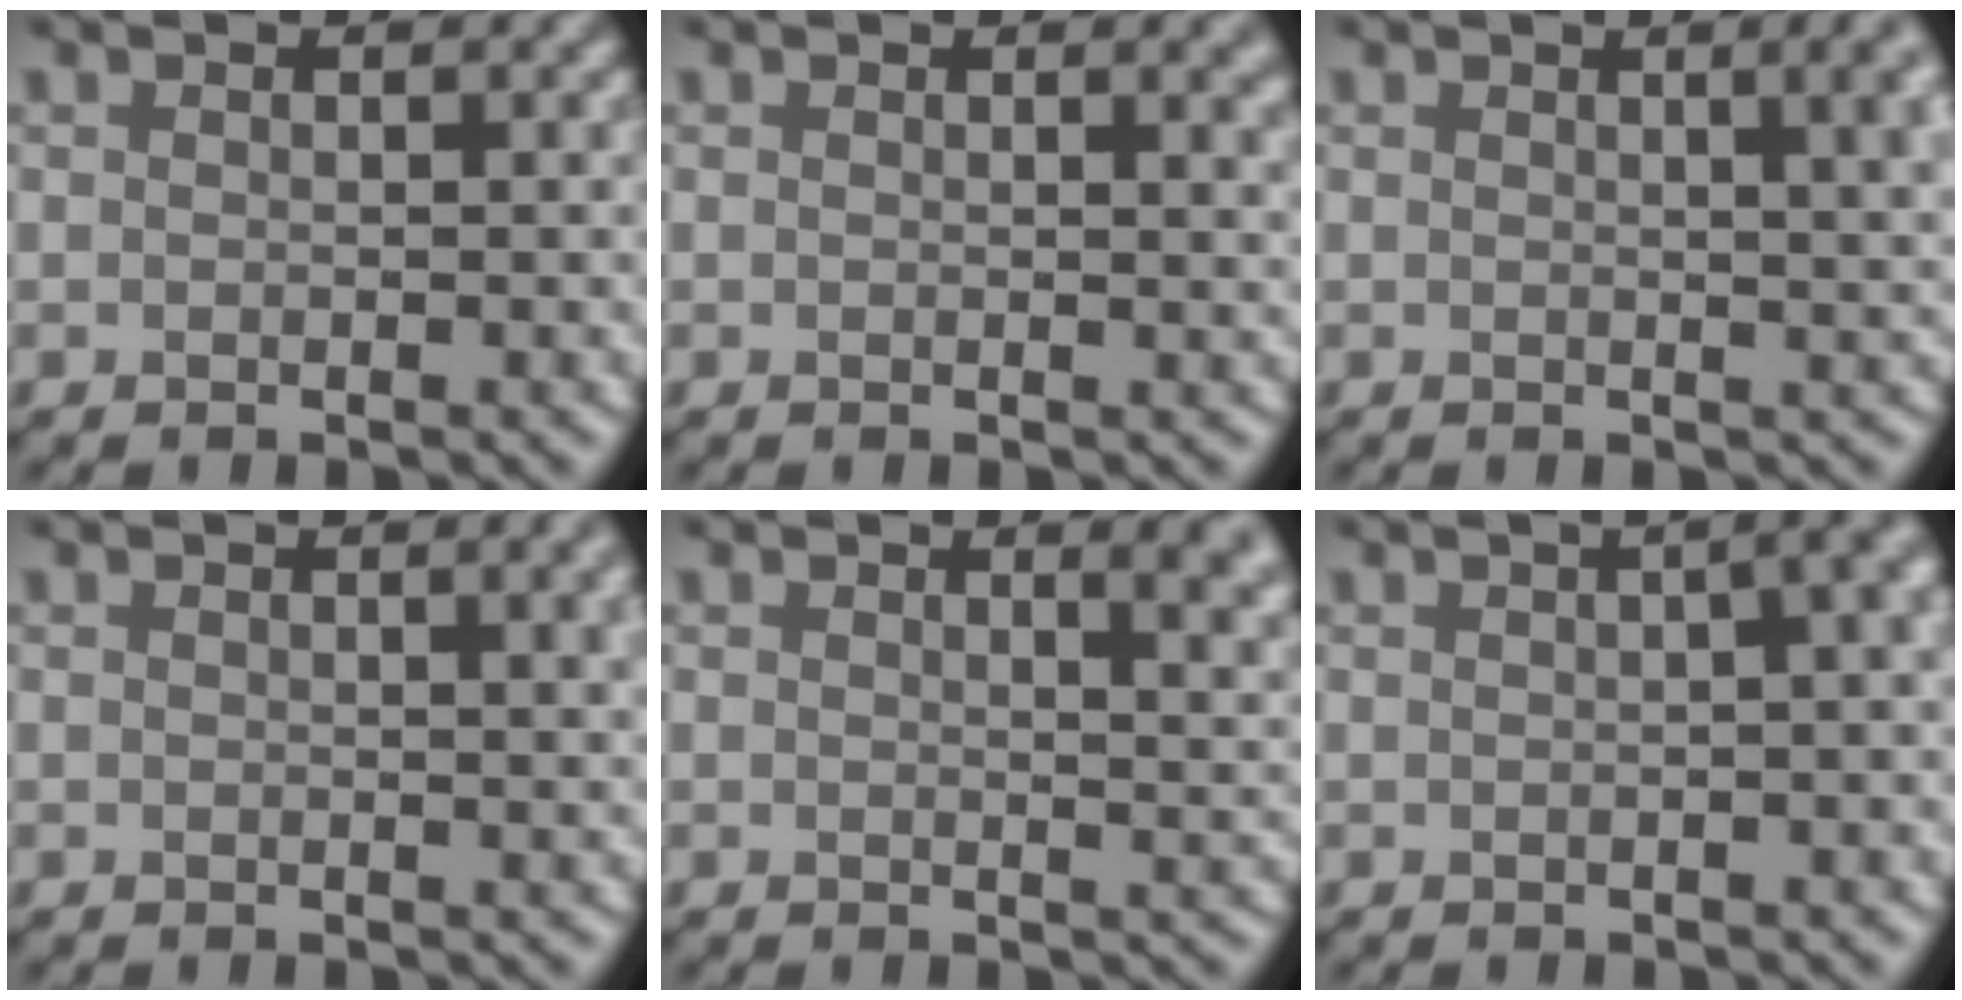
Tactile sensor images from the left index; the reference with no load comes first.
{"total": 1.9, "force": [0.9, 0.7, 1.5], "torque": [-0.007, 0.003, 0.010]}
{"total": 6.5, "force": [1.8, 2.9, 5.5], "torque": [-0.018, 0.027, 0.008]}
{"total": 3.9, "force": [1.2, 1.5, 3.4], "torque": [-0.027, 0.010, 0.015]}
{"total": 4.7, "force": [2.3, 2.1, 3.5], "torque": [-0.011, 0.008, 0.025]}
{"total": 11.1, "force": [3.2, 6.0, 8.8], "torque": [-0.017, 0.063, -0.003]}